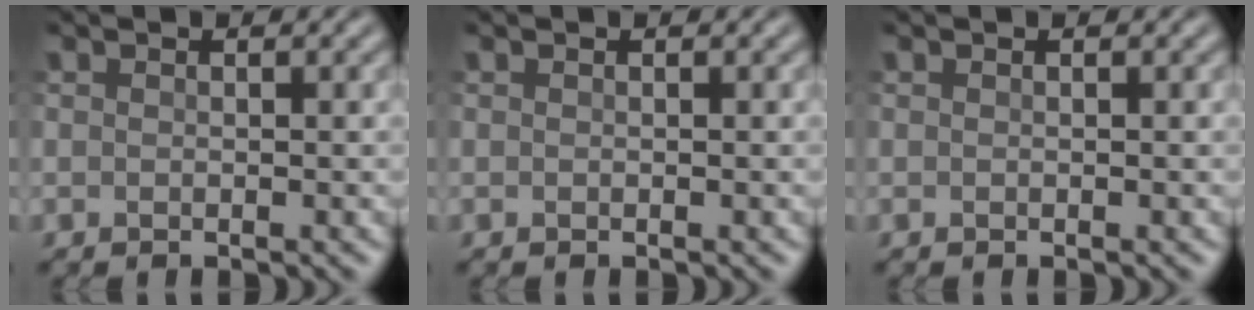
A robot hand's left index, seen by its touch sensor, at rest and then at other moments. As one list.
[{"total": 0.0}, {"total": 0.0}]